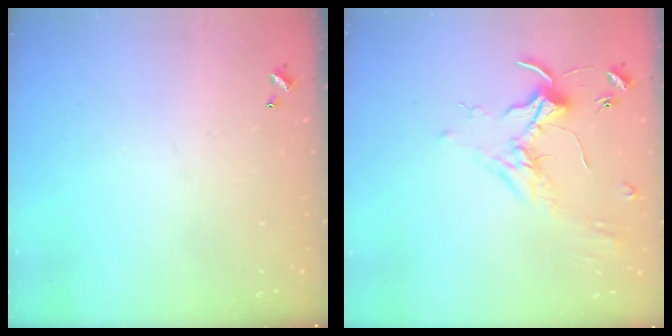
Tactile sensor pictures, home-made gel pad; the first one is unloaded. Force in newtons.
{"total": 1.6, "press": 1.6, "slide": 0.4}